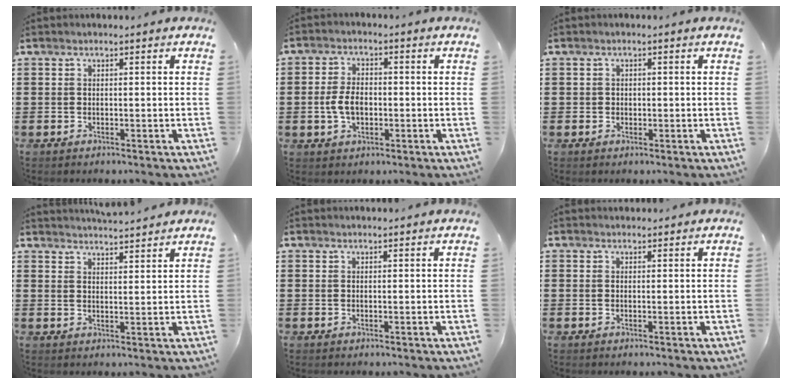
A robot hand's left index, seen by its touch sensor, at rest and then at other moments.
{"total": 4.7, "force": [-0.8, 2.8, 3.7], "torque": [-0.090, -0.001, -0.021]}
{"total": 0.9, "force": [0.1, 0.8, 0.2], "torque": [-0.006, 0.005, 0.001]}
{"total": 3.4, "force": [3.3, -0.3, 0.2], "torque": [-0.013, -0.014, 0.061]}
{"total": 0.9, "force": [0.9, 0.0, 0.2], "torque": [-0.005, -0.001, 0.018]}
{"total": 0.9, "force": [0.9, 0.2, 0.0], "torque": [-0.002, 0.001, 0.019]}